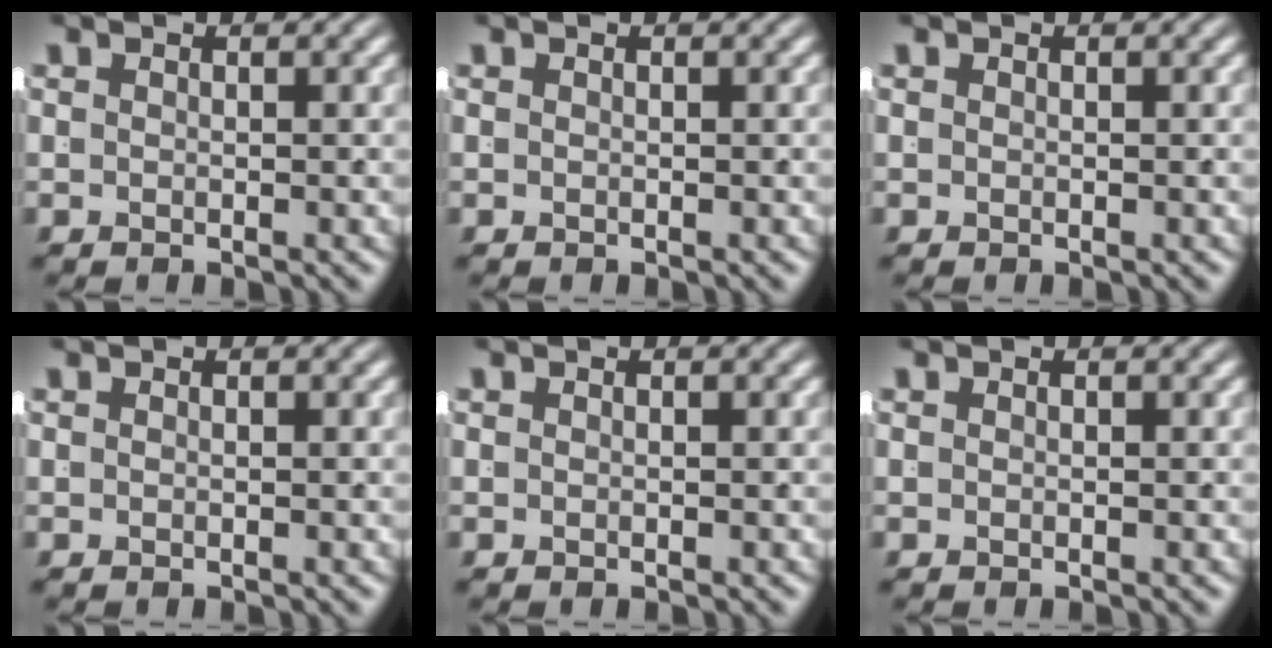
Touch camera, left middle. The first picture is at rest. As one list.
[{"total": 0.0}, {"total": 0.0}, {"total": 0.0}, {"total": 0.0}, {"total": 0.0}]